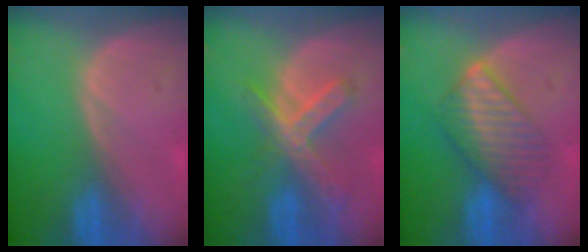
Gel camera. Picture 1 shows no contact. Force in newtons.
{"total": 7.0, "press": 6.1, "slide": 3.6}
{"total": 6.6, "press": 6.6, "slide": 0.6}